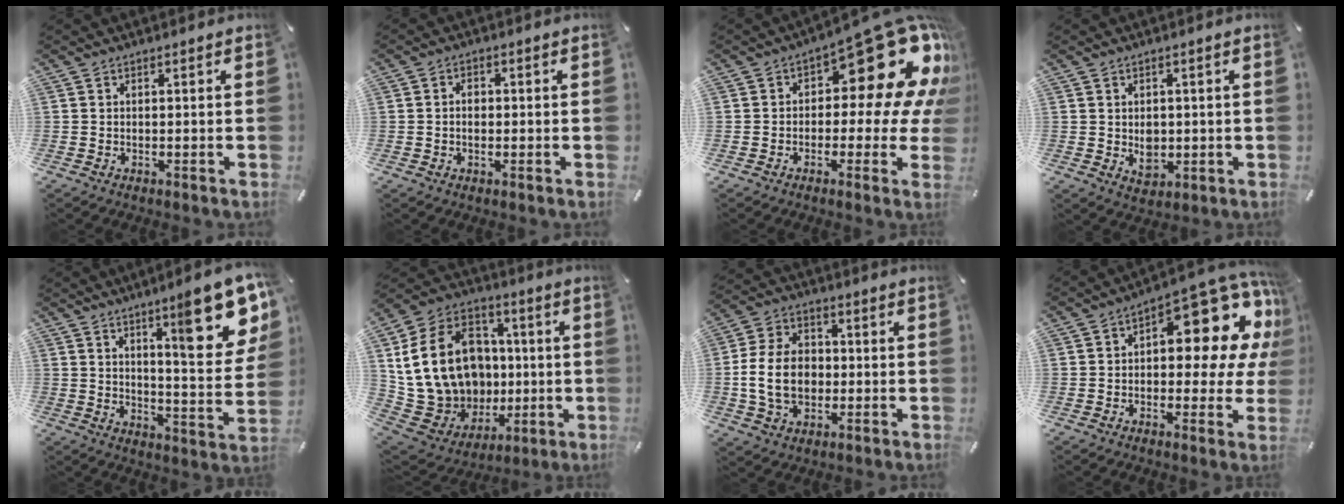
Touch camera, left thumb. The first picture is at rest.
{"total": 2.3, "force": [-0.2, 1.7, 1.6], "torque": [-0.035, 0.004, -0.004]}
{"total": 22.4, "force": [9.0, 10.2, 17.7], "torque": [-0.213, -0.071, 0.151]}
{"total": 4.2, "force": [0.2, 3.6, 2.2], "torque": [-0.012, -0.009, 0.002]}
{"total": 18.8, "force": [10.3, 4.9, 14.9], "torque": [-0.202, -0.064, 0.155]}
{"total": 22.9, "force": [2.2, 18.9, 12.7], "torque": [-0.248, -0.011, 0.070]}
{"total": 12.4, "force": [-1.2, 9.5, 7.9], "torque": [-0.179, 0.014, -0.020]}
{"total": 14.8, "force": [8.0, 6.4, 10.7], "torque": [-0.126, -0.088, 0.127]}